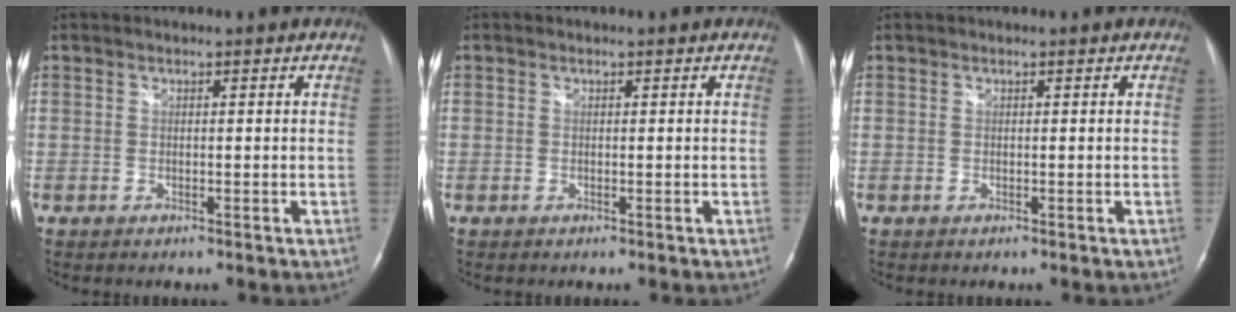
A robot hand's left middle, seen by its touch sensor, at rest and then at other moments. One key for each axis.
{"total": 0.0}
{"total": 0.0}